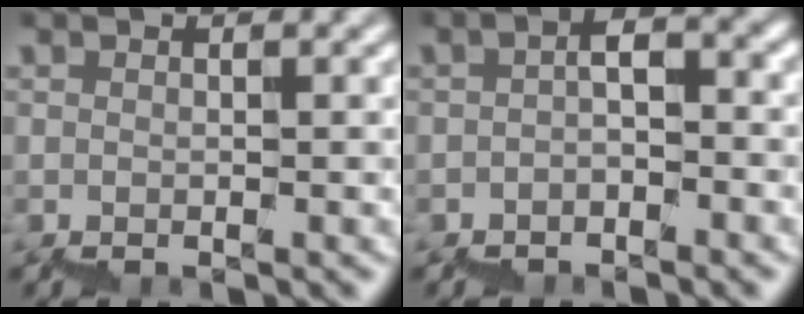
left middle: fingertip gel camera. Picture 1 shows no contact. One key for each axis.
{"total": 1.9, "fx": -0.8, "fy": 0.7, "fz": 1.6, "tx": -0.029, "ty": 0.013, "tz": -0.015}